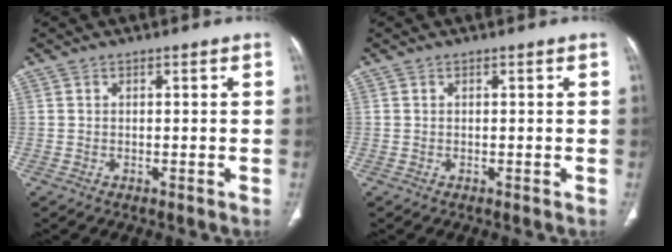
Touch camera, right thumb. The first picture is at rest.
{"total": 0.0}